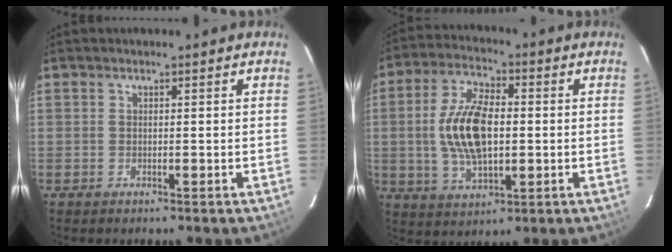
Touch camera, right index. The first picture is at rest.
{"total": 12.9, "force": [-0.2, 6.3, 11.3], "torque": [-0.226, 0.007, -0.001]}